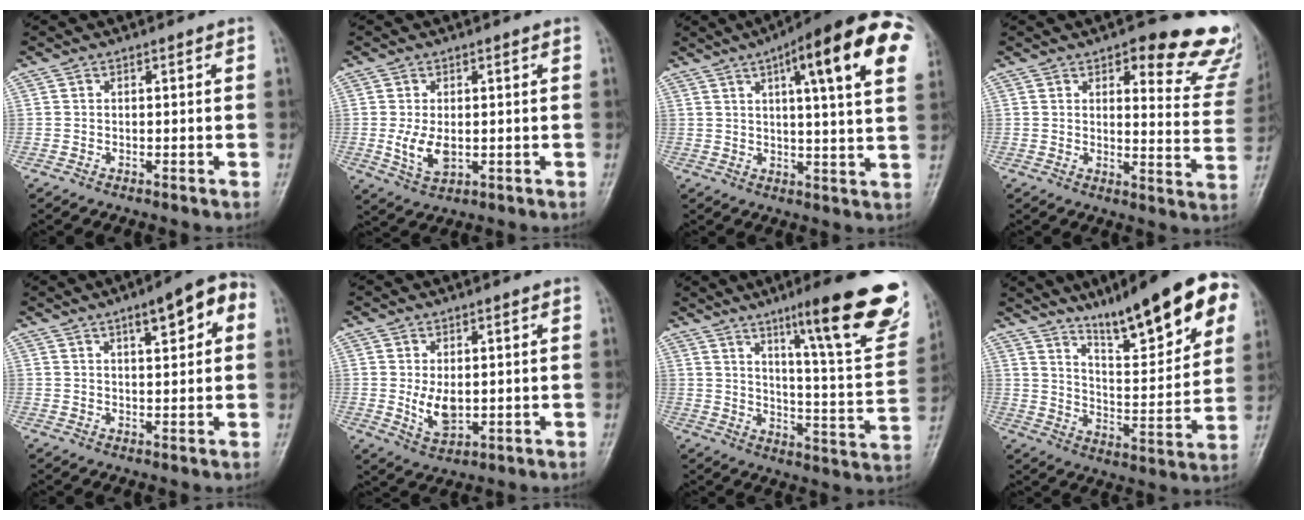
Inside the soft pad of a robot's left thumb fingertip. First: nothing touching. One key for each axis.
{"total": 5.3, "fx": -0.1, "fy": 3.1, "fz": 4.3, "tx": -0.080, "ty": -0.013, "tz": 0.005}
{"total": 20.5, "fx": 8.2, "fy": 4.3, "fz": 18.3, "tx": -0.236, "ty": 0.003, "tz": 0.103}
{"total": 17.4, "fx": 11.7, "fy": 6.5, "fz": 11.1, "tx": -0.077, "ty": -0.067, "tz": 0.122}
{"total": 8.8, "fx": 3.4, "fy": 3.1, "fz": 7.5, "tx": -0.080, "ty": 0.011, "tz": 0.040}
{"total": 5.3, "fx": 0.5, "fy": 3.1, "fz": 4.3, "tx": -0.066, "ty": -0.015, "tz": 0.022}
{"total": 23.8, "fx": 14.0, "fy": 3.7, "fz": 18.8, "tx": -0.232, "ty": -0.063, "tz": 0.205}
{"total": 20.9, "fx": 12.8, "fy": 4.6, "fz": 15.9, "tx": -0.196, "ty": -0.051, "tz": 0.201}